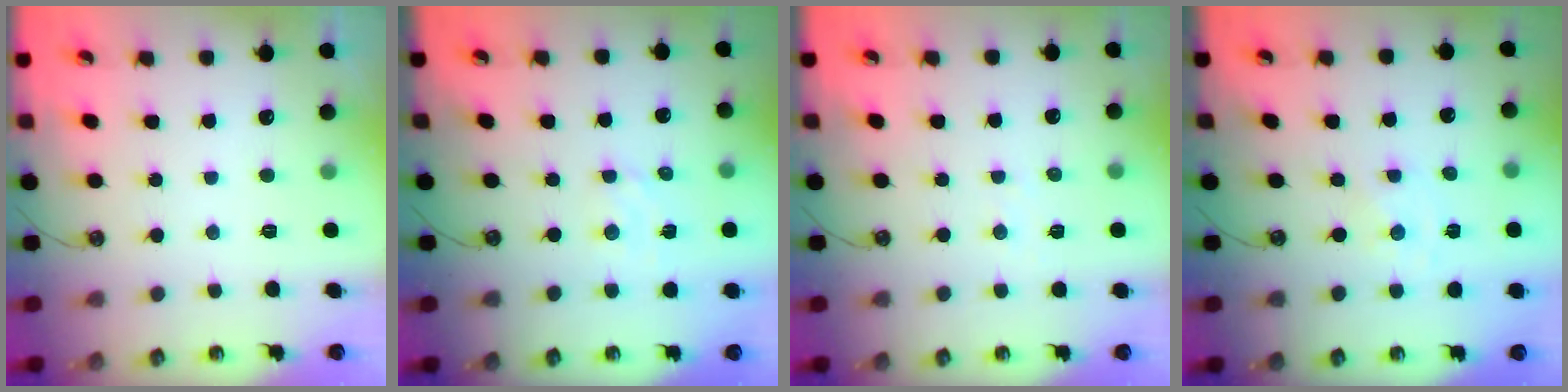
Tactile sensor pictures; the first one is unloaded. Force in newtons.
{"total": 2.7, "press": 2.7, "slide": 0.4}
{"total": 4.0, "press": 4.0, "slide": 0.5}
{"total": 0.0}